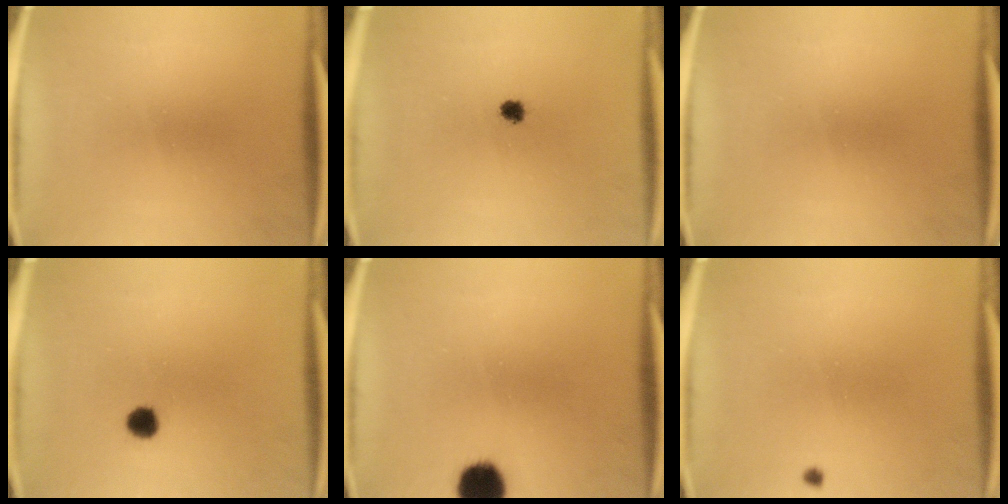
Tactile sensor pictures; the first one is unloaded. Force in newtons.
{"total": 2.1}
{"total": 0.0}
{"total": 3.0}
{"total": 7.8}
{"total": 0.5}